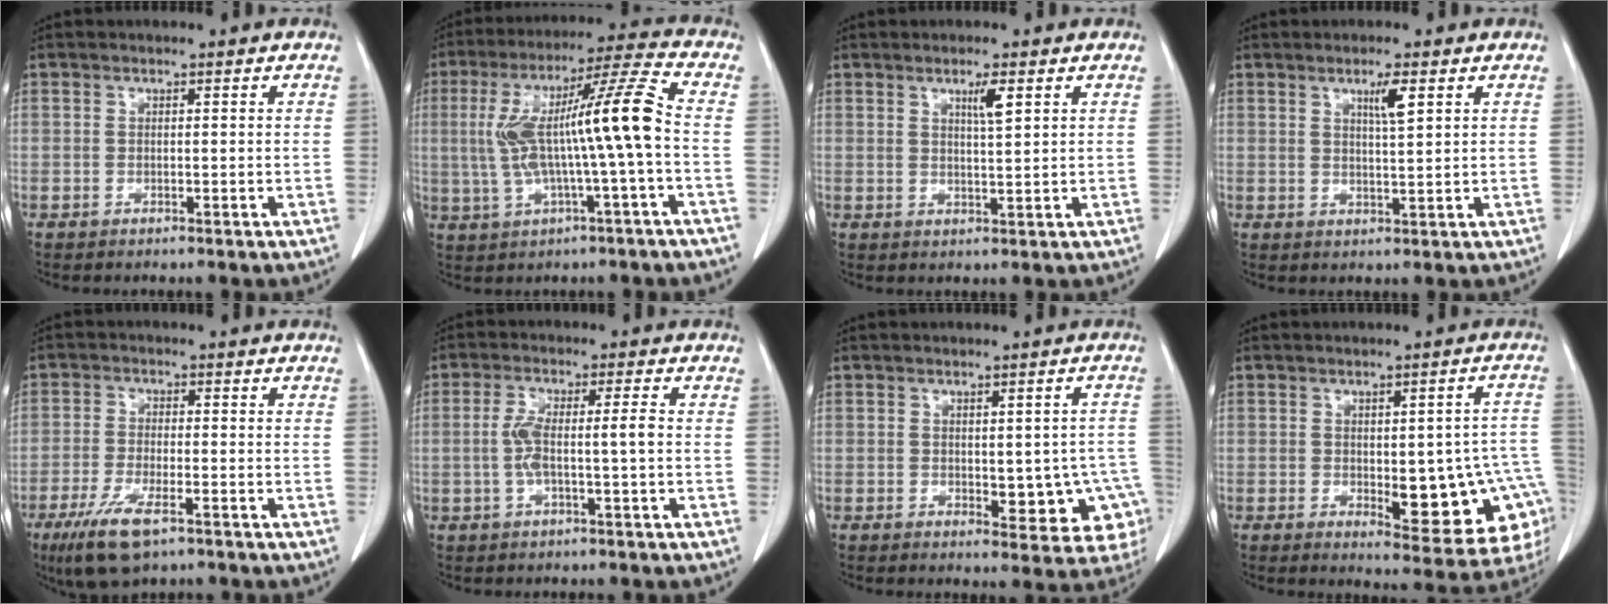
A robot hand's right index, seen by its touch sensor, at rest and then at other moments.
{"total": 14.1, "force": [-0.4, 0.0, 14.1], "torque": [-0.259, 0.026, -0.010]}
{"total": 2.9, "force": [1.5, 0.0, 2.5], "torque": [-0.046, -0.004, 0.027]}
{"total": 3.3, "force": [1.7, 0.0, 2.9], "torque": [-0.052, -0.004, 0.029]}
{"total": 7.9, "force": [-4.7, 1.9, 6.1], "torque": [-0.123, -0.019, -0.079]}
{"total": 5.3, "force": [-0.6, 0.5, 5.2], "torque": [-0.113, 0.015, -0.009]}
{"total": 10.0, "force": [-2.1, 4.6, 8.6], "torque": [-0.081, 0.011, -0.016]}
{"total": 15.4, "force": [-2.9, 5.2, 14.2], "torque": [-0.114, 0.018, -0.014]}